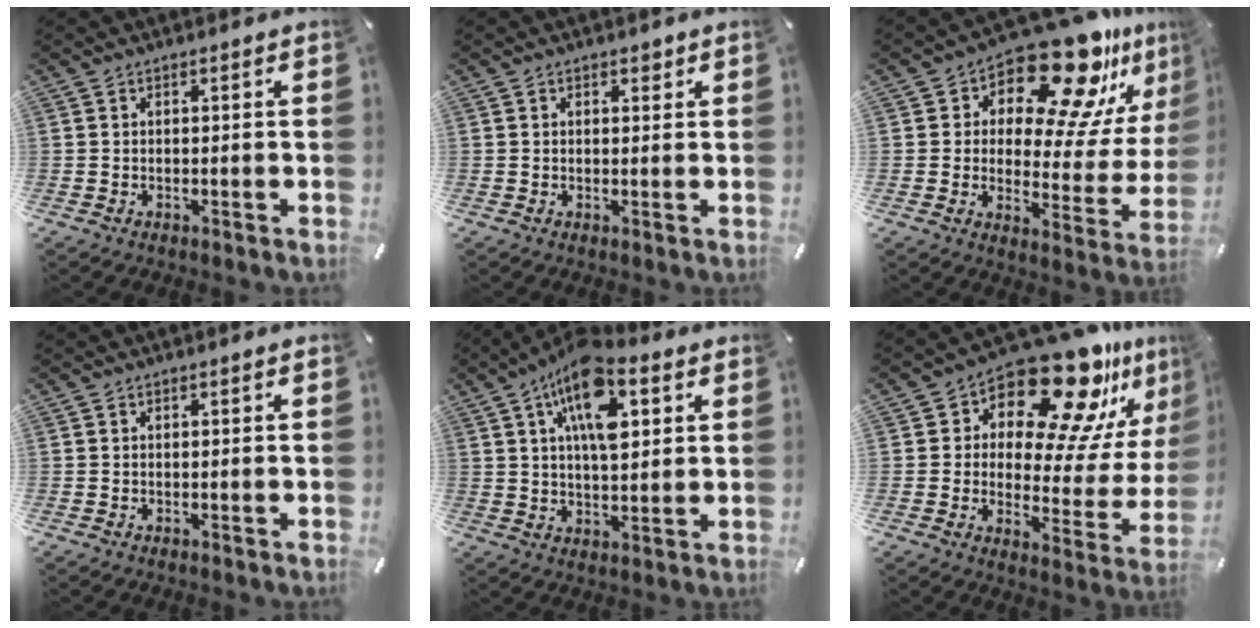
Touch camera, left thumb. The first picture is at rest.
{"total": 1.0, "force": [0.6, 0.7, 0.4], "torque": [-0.001, 0.000, 0.010]}
{"total": 18.9, "force": [14.2, 7.9, 9.7], "torque": [-0.131, -0.125, 0.238]}
{"total": 0.0}
{"total": 14.3, "force": [6.3, 6.8, 10.9], "torque": [-0.193, -0.008, 0.108]}
{"total": 19.8, "force": [14.8, 8.4, 10.1], "torque": [-0.140, -0.133, 0.248]}